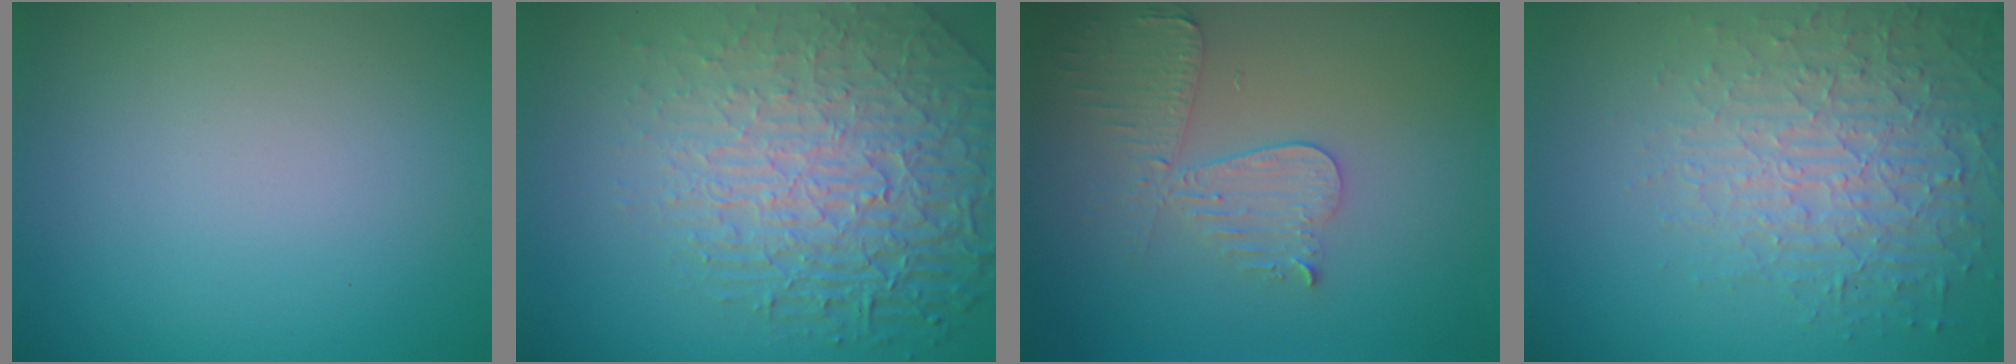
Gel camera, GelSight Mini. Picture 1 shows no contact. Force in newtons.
{"total": 9.0, "press": 6.0, "slide": 6.6}
{"total": 3.6, "press": 3.2, "slide": 1.6}
{"total": 4.8, "press": 4.5, "slide": 1.7}